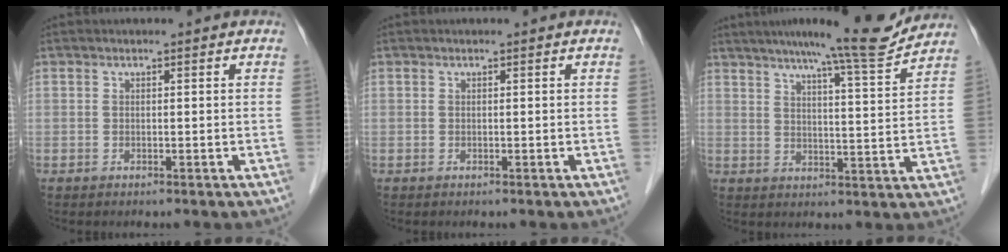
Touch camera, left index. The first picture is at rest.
{"total": 0.0}
{"total": 11.7, "force": [10.6, -0.6, 4.9], "torque": [-0.073, -0.009, 0.144]}